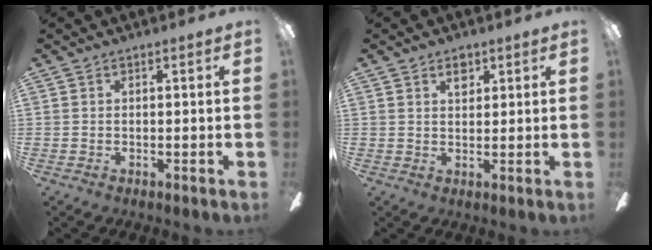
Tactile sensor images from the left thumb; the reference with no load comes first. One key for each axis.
{"total": 3.1, "fx": 2.0, "fy": 1.7, "fz": 1.7, "tx": -0.013, "ty": -0.007, "tz": 0.031}